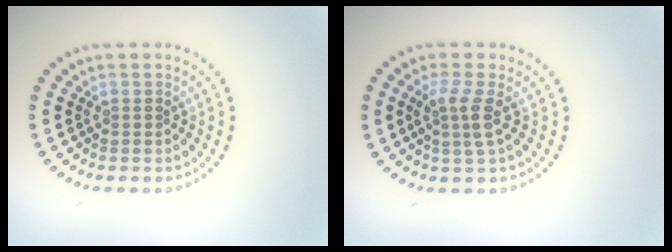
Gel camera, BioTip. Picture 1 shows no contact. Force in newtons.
{"total": 2.3, "press": 1.9, "slide": 1.4}